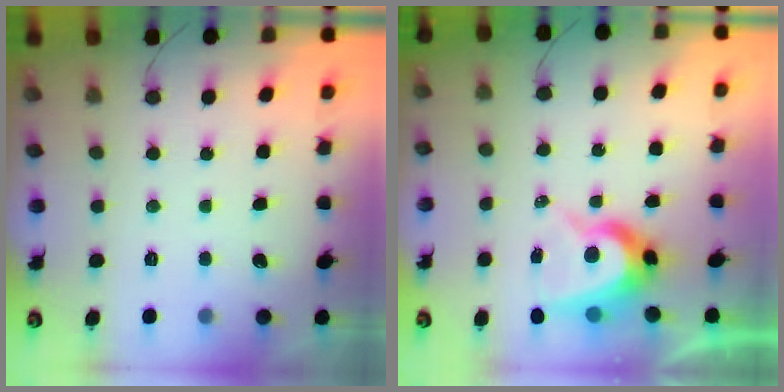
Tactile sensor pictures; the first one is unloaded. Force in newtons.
{"total": 8.5, "press": 8.4, "slide": 0.8}